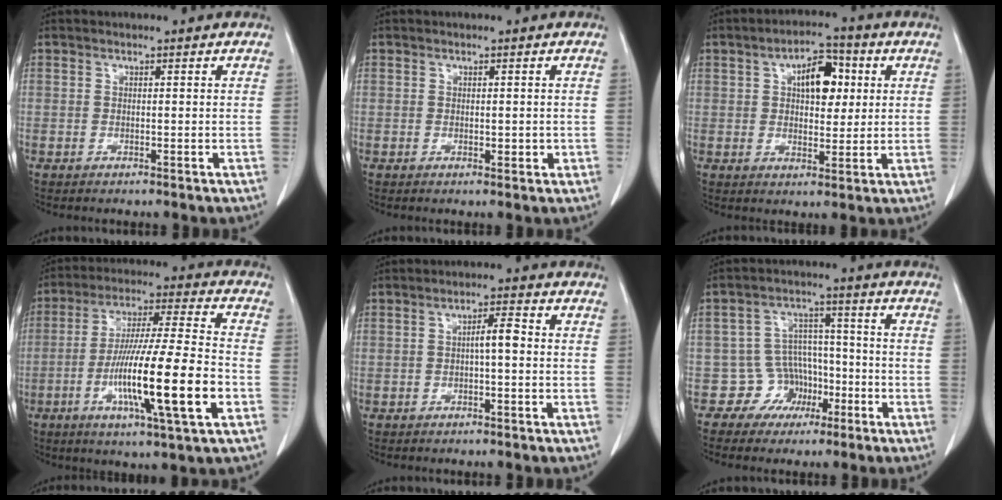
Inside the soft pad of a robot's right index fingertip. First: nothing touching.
{"total": 1.4, "force": [-0.1, 0.7, 1.2], "torque": [-0.017, -0.002, 0.003]}
{"total": 7.8, "force": [2.2, 4.0, 6.3], "torque": [-0.096, 0.019, 0.034]}
{"total": 17.8, "force": [-5.3, 0.5, 17.0], "torque": [-0.307, -0.014, -0.091]}
{"total": 3.1, "force": [-0.1, 0.5, 3.0], "torque": [-0.050, 0.007, -0.004]}
{"total": 6.2, "force": [-3.1, 5.4, 0.1], "torque": [0.018, 0.022, -0.045]}